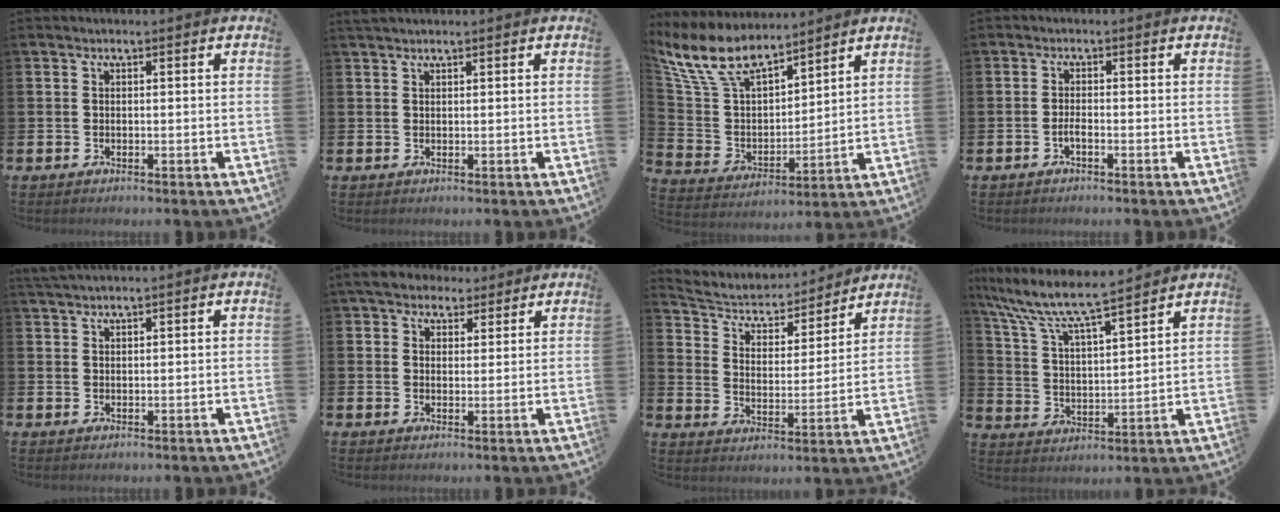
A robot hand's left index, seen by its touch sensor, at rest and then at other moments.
{"total": 1.2, "force": [1.1, 0.1, 0.4], "torque": [-0.008, 0.000, 0.020]}
{"total": 10.6, "force": [8.9, 4.0, 4.1], "torque": [-0.127, -0.041, 0.165]}
{"total": 1.1, "force": [-0.6, 0.2, 0.8], "torque": [-0.024, -0.001, -0.010]}
{"total": 1.8, "force": [1.7, 0.0, 0.5], "torque": [-0.019, 0.003, 0.033]}
{"total": 5.0, "force": [4.1, 2.7, 0.9], "torque": [-0.028, -0.007, 0.074]}
{"total": 5.4, "force": [5.0, 2.1, 0.7], "torque": [-0.050, -0.041, 0.081]}
{"total": 8.8, "force": [8.1, 0.8, 3.4], "torque": [-0.102, -0.054, 0.137]}